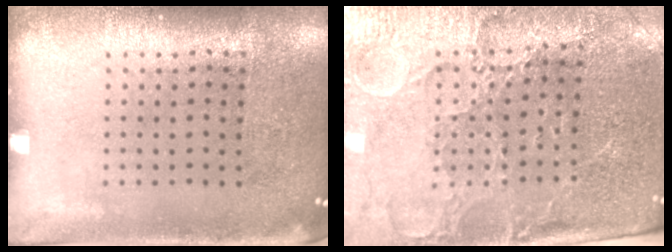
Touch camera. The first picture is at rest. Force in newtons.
{"total": 3.4, "press": 3.3, "slide": 0.9}